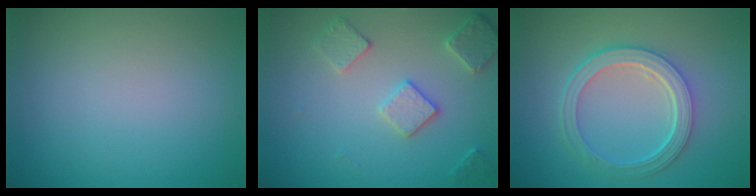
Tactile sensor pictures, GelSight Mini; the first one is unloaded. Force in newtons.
{"total": 3.1, "press": 3.1, "slide": 0.2}
{"total": 5.0, "press": 3.9, "slide": 3.1}